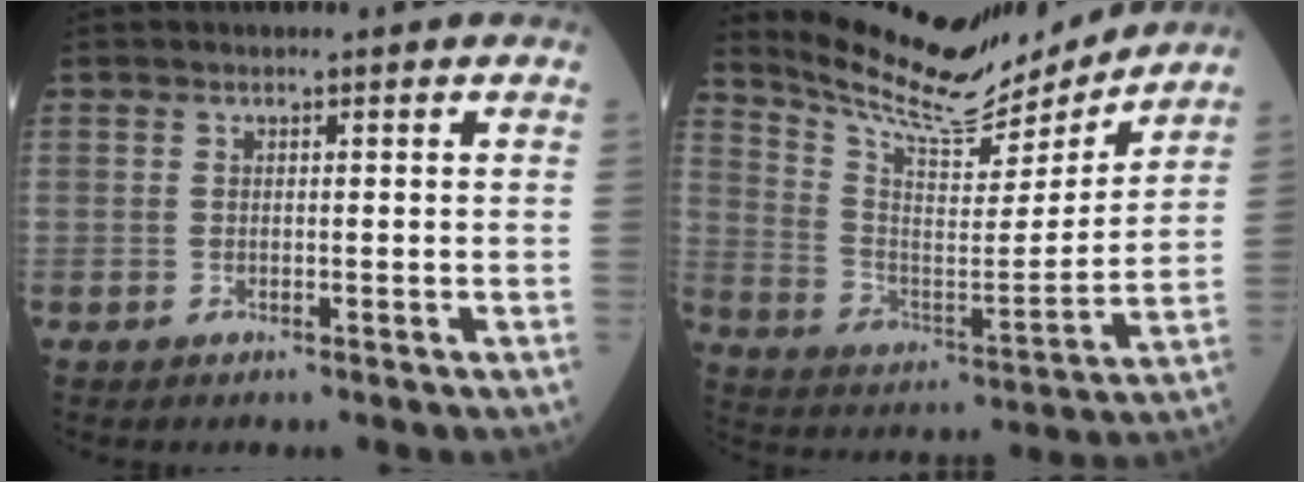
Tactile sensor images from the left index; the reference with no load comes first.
{"total": 15.7, "force": [15.1, 2.2, 3.6], "torque": [-0.084, -0.017, 0.251]}